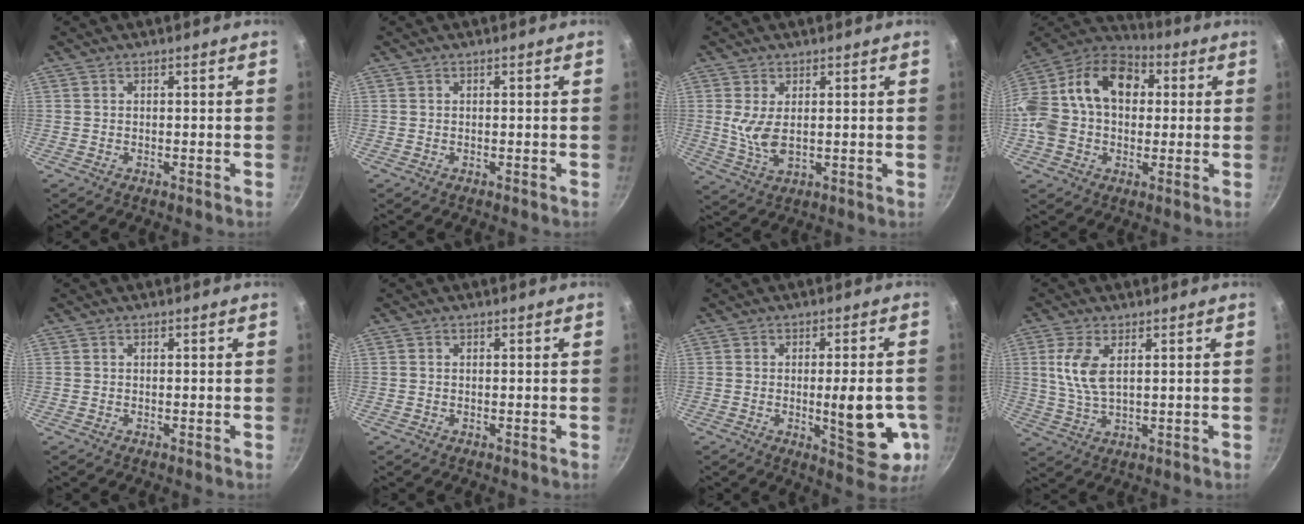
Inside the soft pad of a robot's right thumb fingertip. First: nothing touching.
{"total": 0.0}
{"total": 6.6, "force": [1.2, 3.2, 5.7], "torque": [-0.115, -0.013, 0.031]}
{"total": 21.9, "force": [2.7, 16.0, 14.7], "torque": [-0.257, 0.051, 0.029]}
{"total": 0.0}
{"total": 0.0}
{"total": 12.7, "force": [-2.3, 3.9, 11.9], "torque": [-0.140, -0.009, -0.024]}
{"total": 7.2, "force": [2.0, 3.4, 6.0], "torque": [-0.124, -0.007, 0.043]}